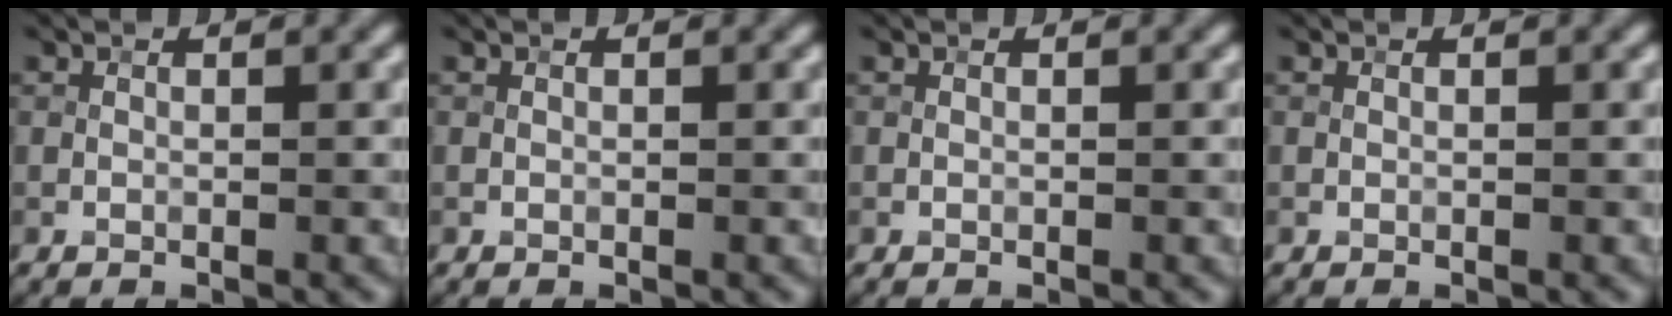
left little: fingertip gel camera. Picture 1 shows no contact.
{"total": 0.0}
{"total": 0.0}
{"total": 0.0}